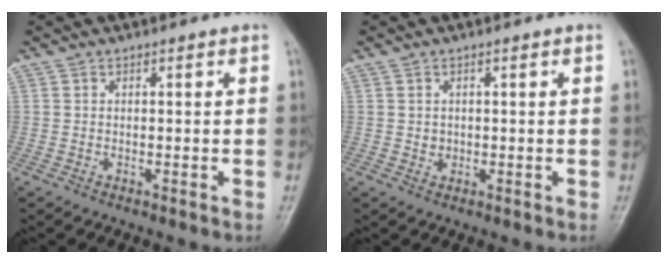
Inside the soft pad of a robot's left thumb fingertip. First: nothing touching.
{"total": 1.3, "force": [0.2, 1.2, 0.5], "torque": [-0.002, 0.000, 0.006]}